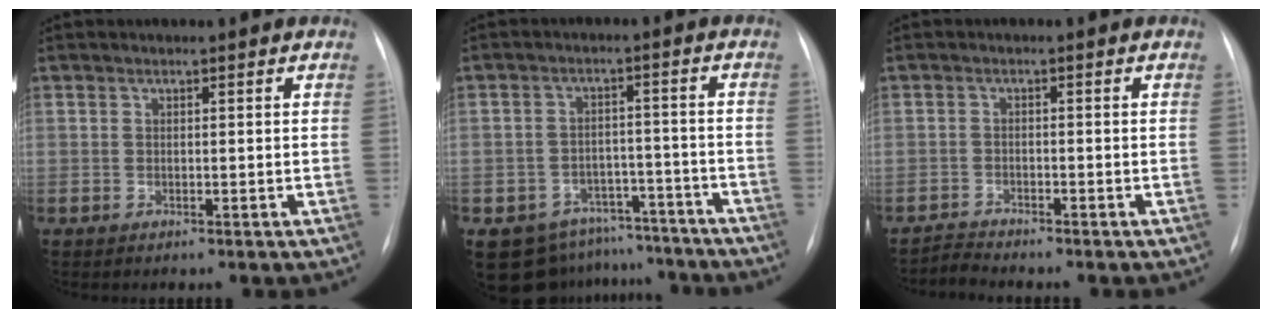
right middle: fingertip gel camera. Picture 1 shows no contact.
{"total": 11.0, "force": [-8.9, 6.4, 1.5], "torque": [-0.015, 0.035, -0.113]}
{"total": 2.0, "force": [-1.9, -0.3, -0.6], "torque": [0.013, -0.013, -0.036]}